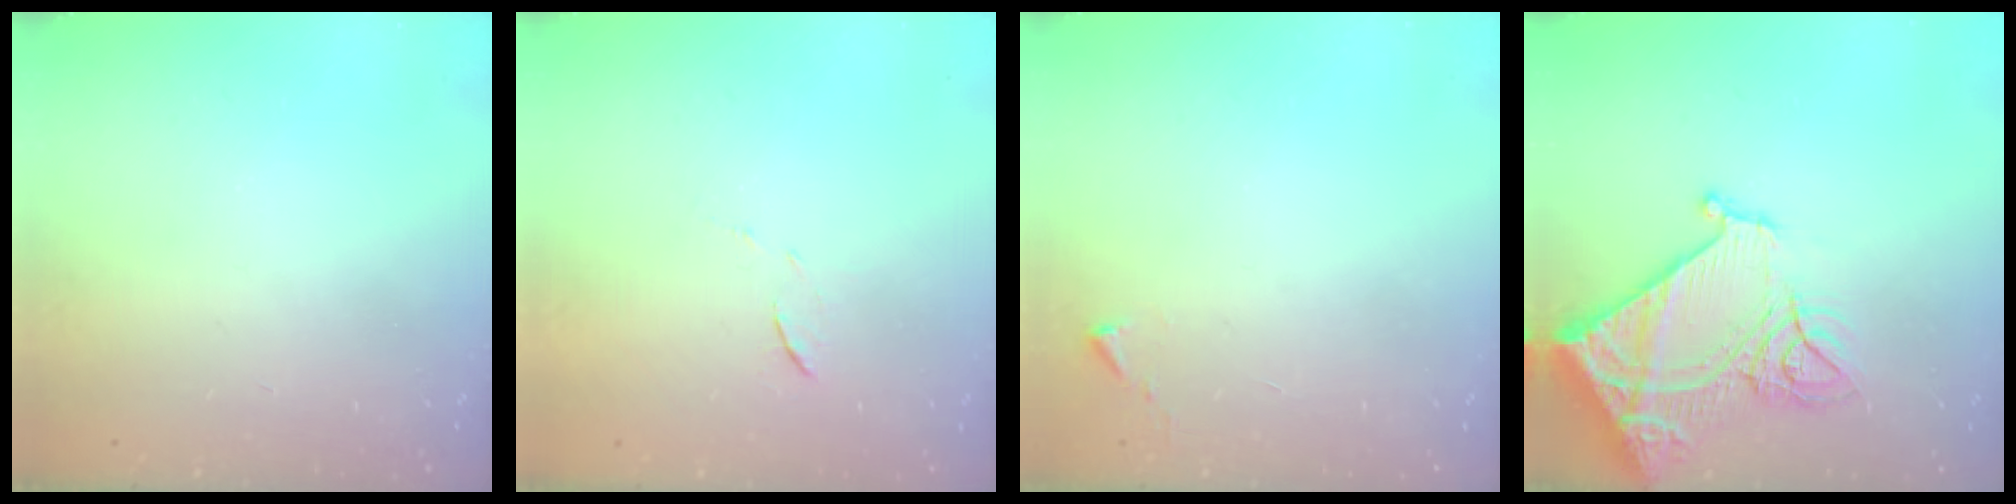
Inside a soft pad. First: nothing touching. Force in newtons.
{"total": 5.5, "press": 5.4, "slide": 0.7}
{"total": 2.7, "press": 2.7, "slide": 0.5}
{"total": 18.3, "press": 18.1, "slide": 2.2}